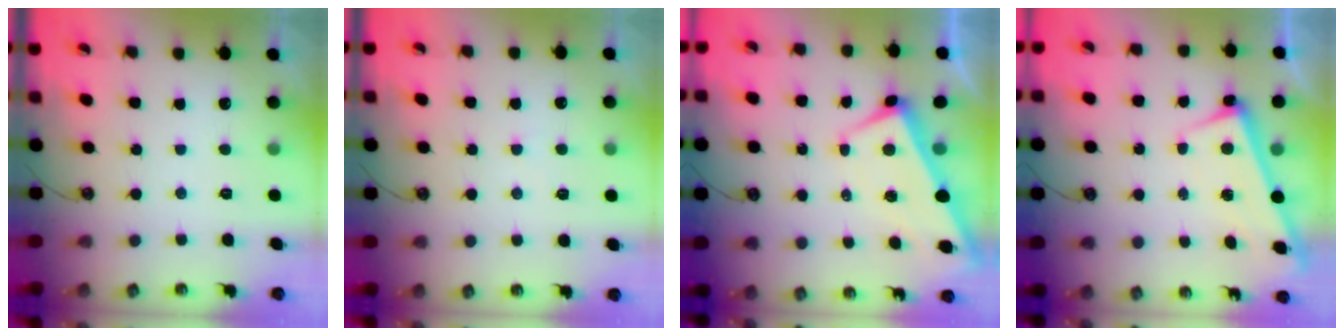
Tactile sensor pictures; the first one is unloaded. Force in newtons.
{"total": 2.9, "press": 2.9, "slide": 0.2}
{"total": 1.6, "press": 1.4, "slide": 0.8}
{"total": 2.8, "press": 2.8, "slide": 0.4}